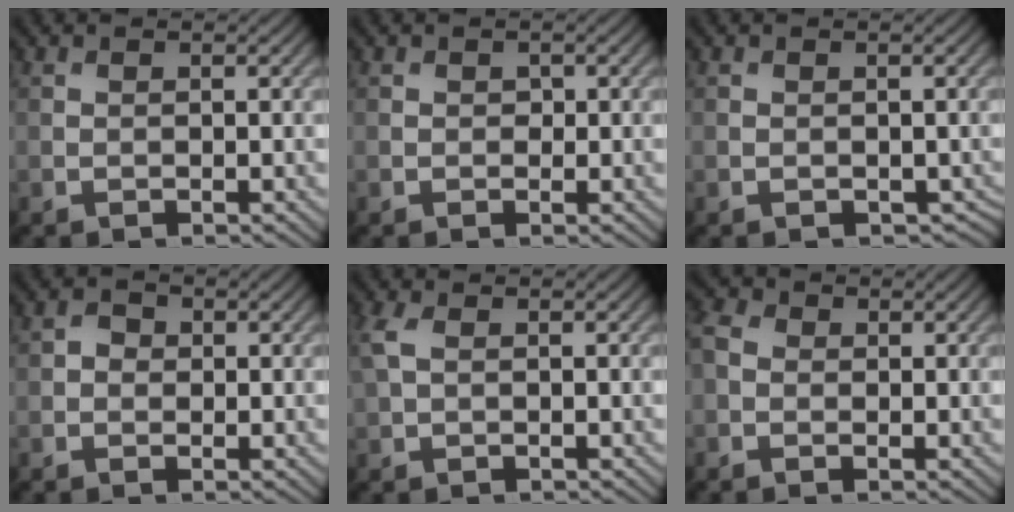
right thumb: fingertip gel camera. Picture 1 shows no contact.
{"total": 0.7, "force": [0.0, 0.6, 0.3], "torque": [-0.001, -0.005, -0.003]}
{"total": 1.1, "force": [-0.3, 1.0, 0.5], "torque": [-0.017, -0.011, -0.005]}
{"total": 1.4, "force": [-0.1, 1.3, 0.6], "torque": [-0.012, -0.001, -0.007]}
{"total": 2.7, "force": [0.7, 1.5, 2.1], "torque": [-0.062, 0.009, 0.012]}
{"total": 3.0, "force": [-0.1, 2.5, 1.7], "torque": [-0.043, 0.005, -0.012]}